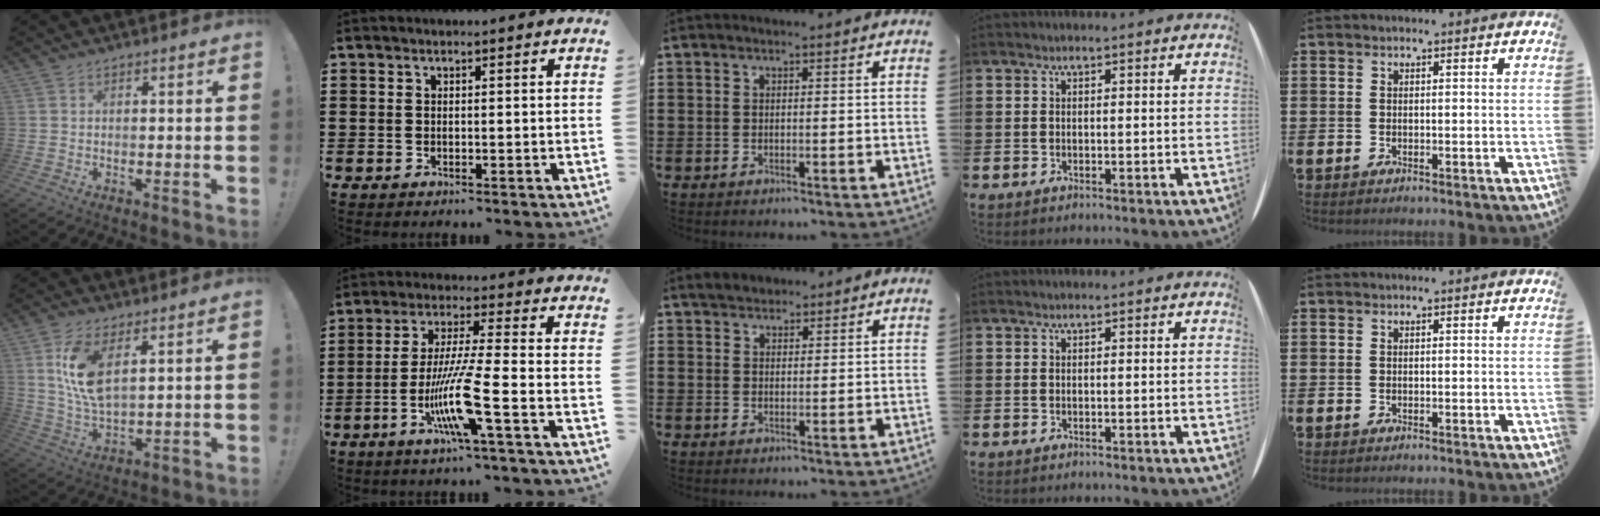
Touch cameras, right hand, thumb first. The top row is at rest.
{"thumb": {"total": 11.4, "force": [5.0, 5.0, 9.0], "torque": [-0.176, -0.026, 0.088]}, "index": {"total": 10.5, "force": [-4.1, 0.3, 9.7], "torque": [-0.200, -0.015, -0.084]}, "middle": {"total": 2.1, "force": [2.0, 0.5, -0.1], "torque": [-0.004, 0.006, 0.040]}}